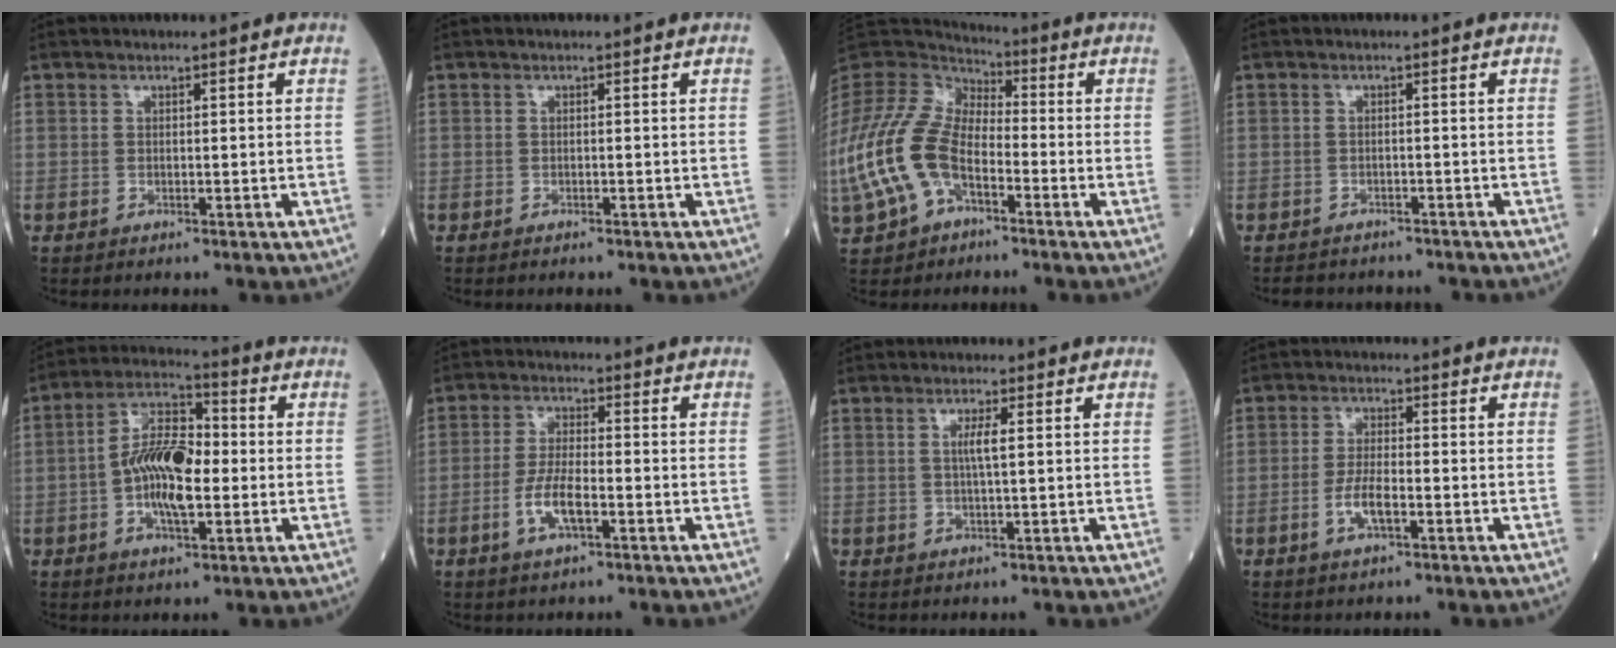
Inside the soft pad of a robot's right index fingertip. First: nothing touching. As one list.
[{"total": 0.5, "force": [-0.5, 0.1, 0.1], "torque": [-0.009, -0.001, -0.007]}, {"total": 17.2, "force": [-5.9, 10.3, 12.4], "torque": [-0.308, 0.005, -0.114]}, {"total": 5.4, "force": [-4.8, 2.3, 0.8], "torque": [-0.009, 0.004, -0.060]}, {"total": 10.7, "force": [-1.2, 4.1, 9.8], "torque": [-0.194, 0.017, -0.026]}, {"total": 5.7, "force": [-2.2, 1.5, 5.1], "torque": [-0.104, 0.000, -0.042]}, {"total": 2.4, "force": [0.5, 0.0, 2.4], "torque": [-0.047, -0.001, 0.007]}, {"total": 4.2, "force": [-1.6, 1.1, 3.7], "torque": [-0.075, 0.001, -0.031]}]